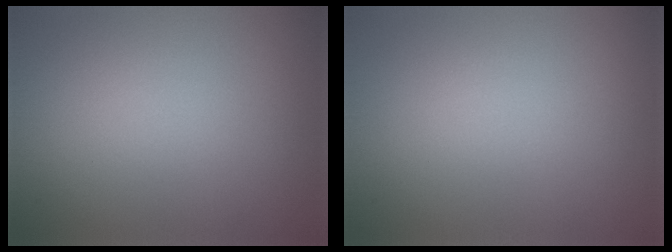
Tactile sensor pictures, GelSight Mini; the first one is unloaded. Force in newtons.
{"total": 0.0}